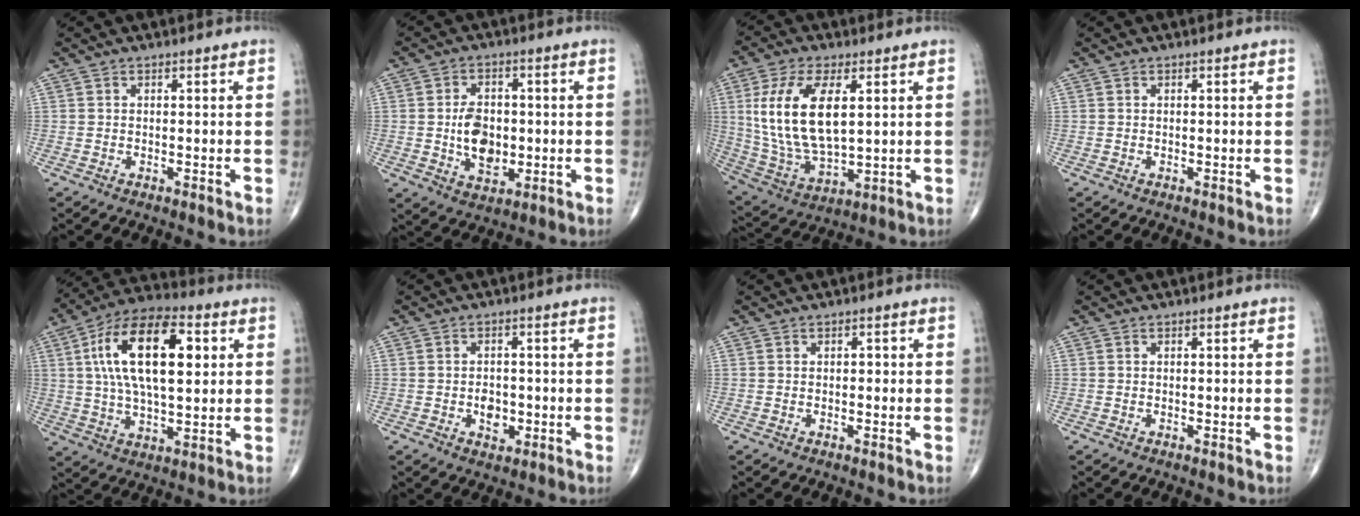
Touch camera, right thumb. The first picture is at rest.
{"total": 8.9, "force": [-0.4, 6.0, 6.6], "torque": [-0.090, -0.002, -0.004]}
{"total": 17.3, "force": [3.7, 8.4, 14.7], "torque": [-0.293, -0.016, 0.082]}
{"total": 0.0}
{"total": 19.9, "force": [4.6, 9.2, 17.0], "torque": [-0.293, 0.011, 0.073]}
{"total": 4.0, "force": [-0.9, 2.8, 2.7], "torque": [-0.028, 0.003, -0.011]}
{"total": 0.7, "force": [0.0, 0.5, 0.5], "torque": [-0.006, 0.003, -0.001]}
{"total": 0.0}